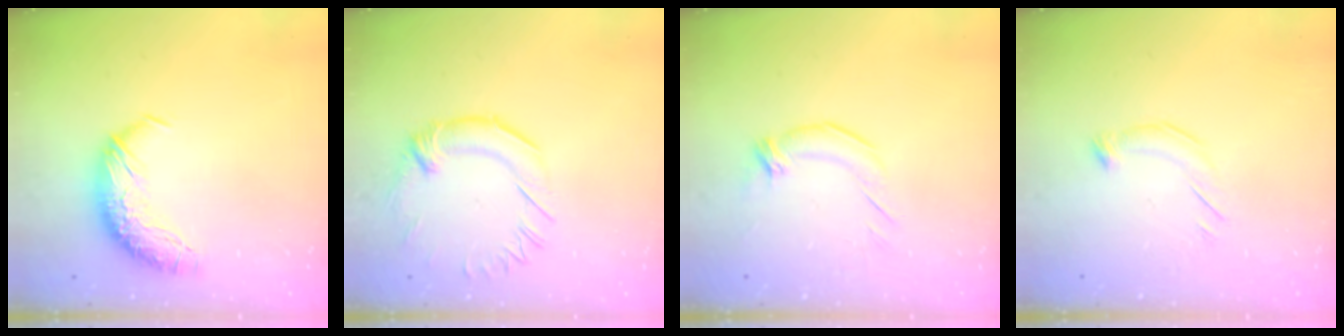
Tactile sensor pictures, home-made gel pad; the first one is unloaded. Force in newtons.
{"total": 1.1, "press": 0.3, "slide": 1.0}
{"total": 2.7, "press": 1.7, "slide": 2.1}
{"total": 4.4, "press": 4.3, "slide": 0.7}